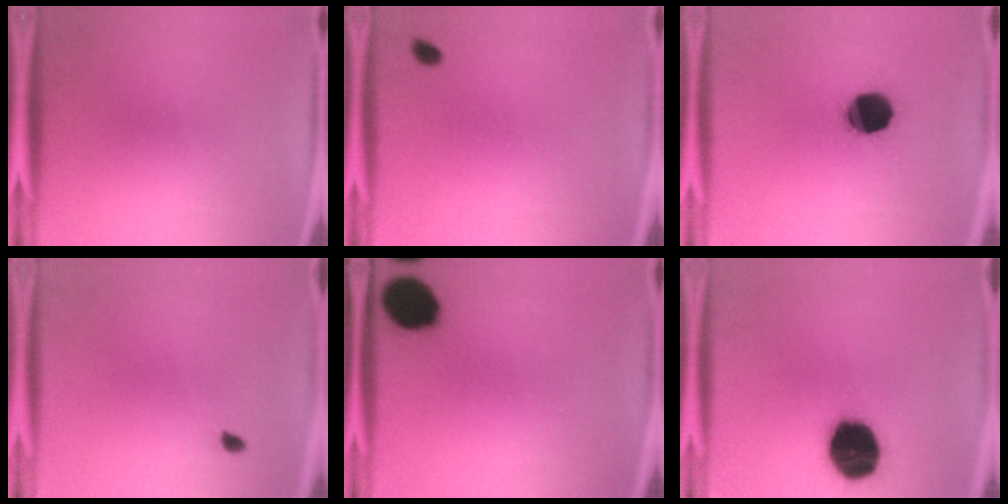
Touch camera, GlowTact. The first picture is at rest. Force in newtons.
{"total": 1.3}
{"total": 13.7}
{"total": 0.9}
{"total": 12.2}
{"total": 18.8}